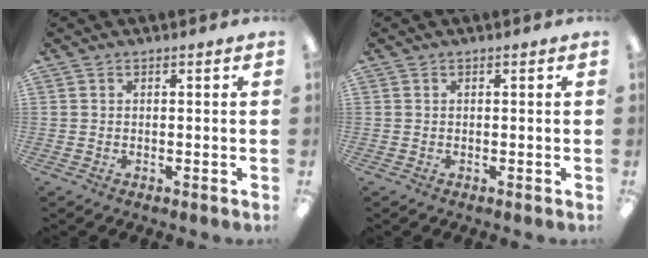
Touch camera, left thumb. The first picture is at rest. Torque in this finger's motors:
{"motor_torque": [-0.02, 0.02, -0.04, 0.04, 0.00]}